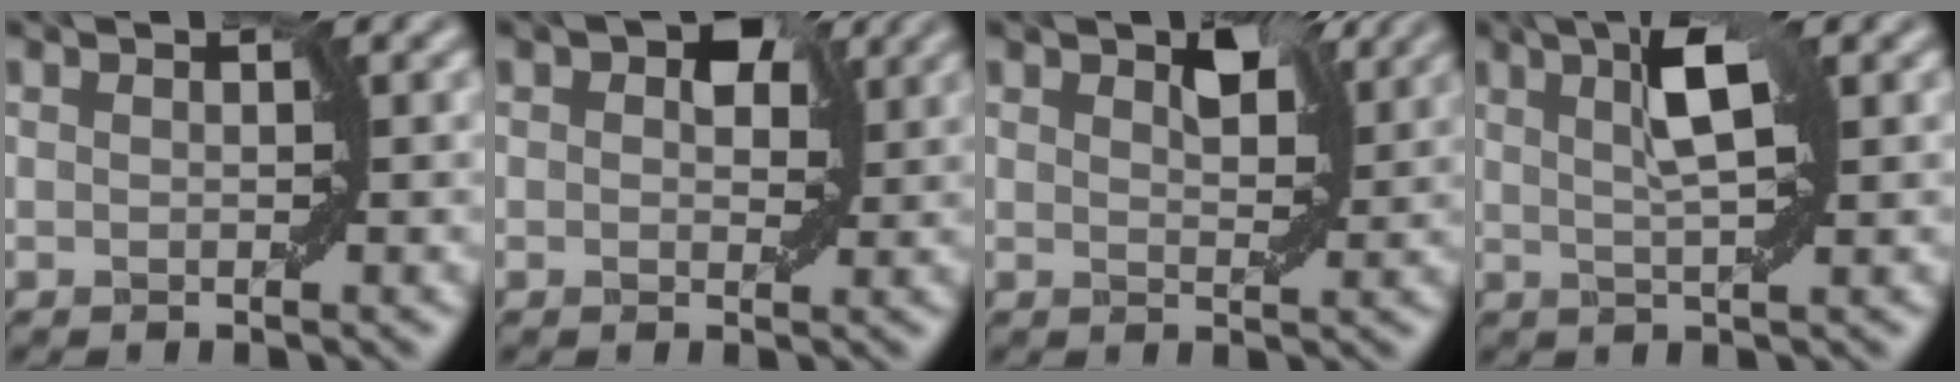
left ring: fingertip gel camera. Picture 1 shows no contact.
{"total": 3.3, "force": [1.3, 2.1, 2.3], "torque": [-0.030, 0.005, 0.015]}
{"total": 3.6, "force": [2.2, 1.5, 2.5], "torque": [-0.041, 0.003, 0.034]}
{"total": 3.9, "force": [1.5, 0.8, 3.6], "torque": [-0.065, 0.006, 0.026]}